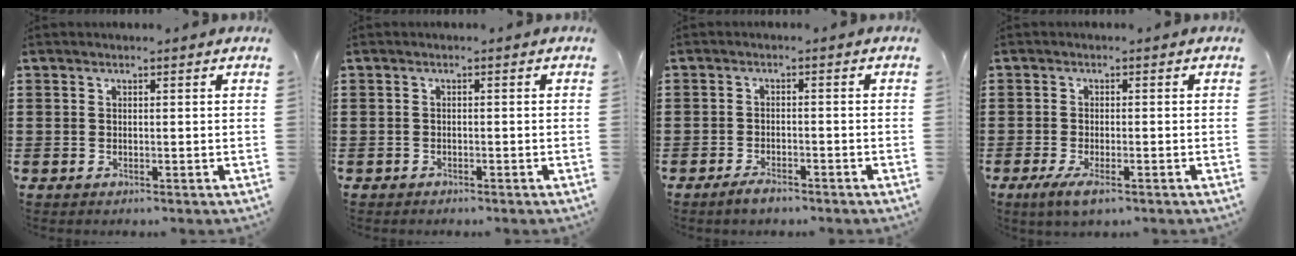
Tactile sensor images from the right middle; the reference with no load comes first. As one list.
[{"total": 0.7, "force": [-0.7, 0.3, -0.1], "torque": [-0.001, 0.001, -0.015]}, {"total": 2.1, "force": [-1.8, 0.5, 1.0], "torque": [-0.019, 0.002, -0.033]}, {"total": 3.0, "force": [-1.7, 0.7, 2.4], "torque": [-0.053, -0.005, -0.033]}]